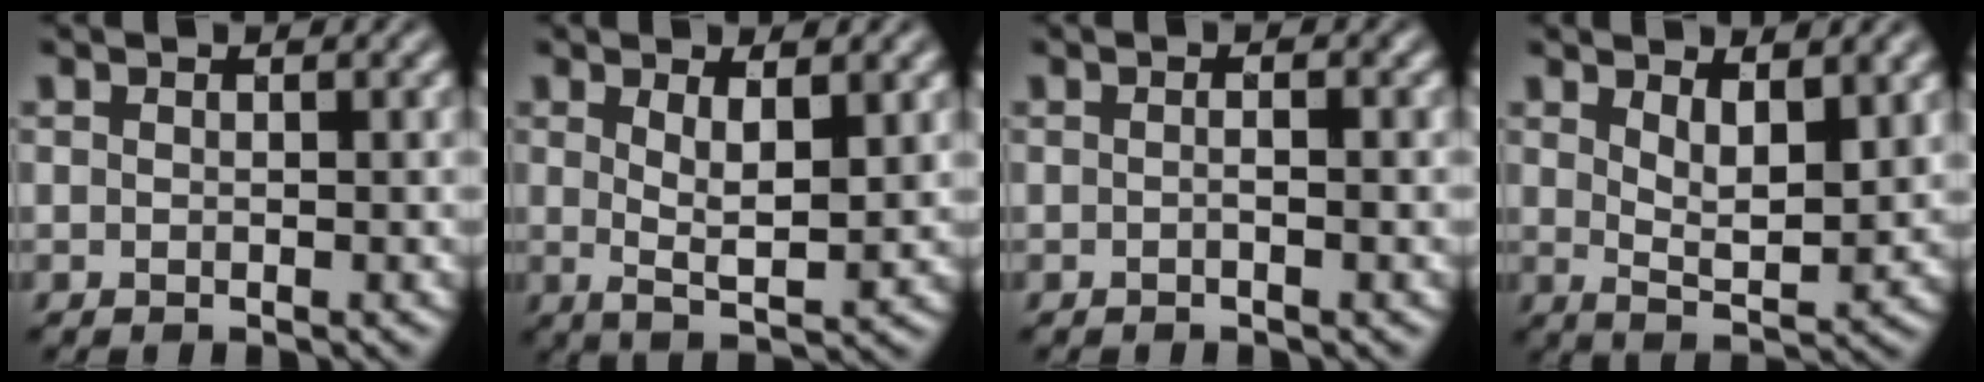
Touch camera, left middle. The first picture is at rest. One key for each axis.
{"total": 3.6, "fx": 0.9, "fy": 0.8, "fz": 3.4, "tx": -0.062, "ty": -0.012, "tz": 0.017}
{"total": 1.3, "fx": 0.1, "fy": 0.3, "fz": 1.3, "tx": -0.002, "ty": -0.004, "tz": -0.014}
{"total": 4.0, "fx": 1.8, "fy": 1.2, "fz": 3.4, "tx": -0.063, "ty": -0.017, "tz": 0.033}